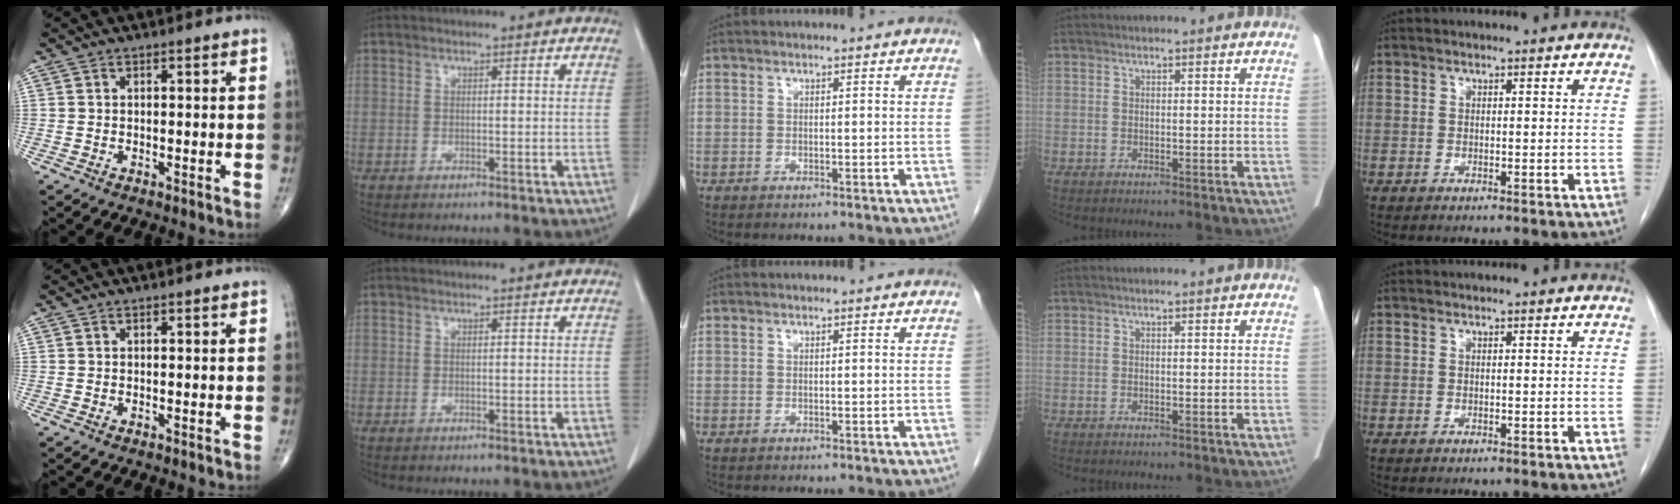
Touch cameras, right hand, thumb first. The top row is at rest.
{}